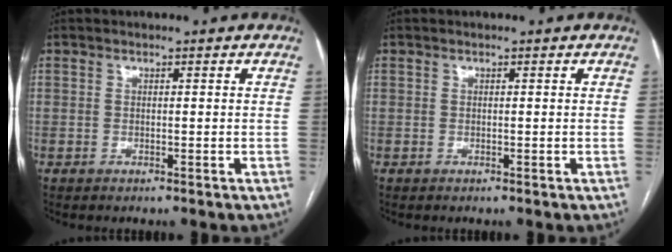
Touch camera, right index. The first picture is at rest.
{"total": 0.0}